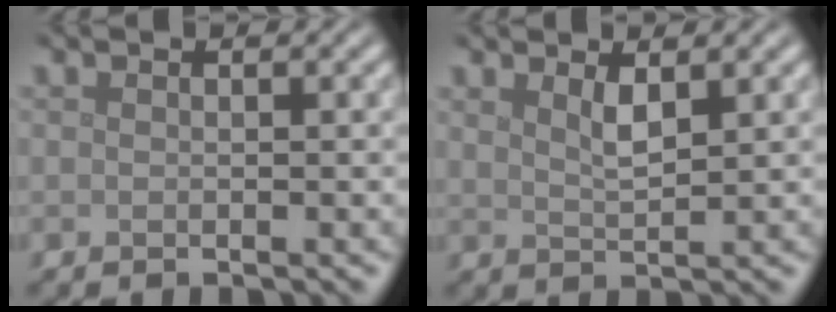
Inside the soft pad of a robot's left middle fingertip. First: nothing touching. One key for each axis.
{"total": 1.7, "fx": 1.2, "fy": 0.4, "fz": 1.2, "tx": -0.026, "ty": -0.002, "tz": 0.023}